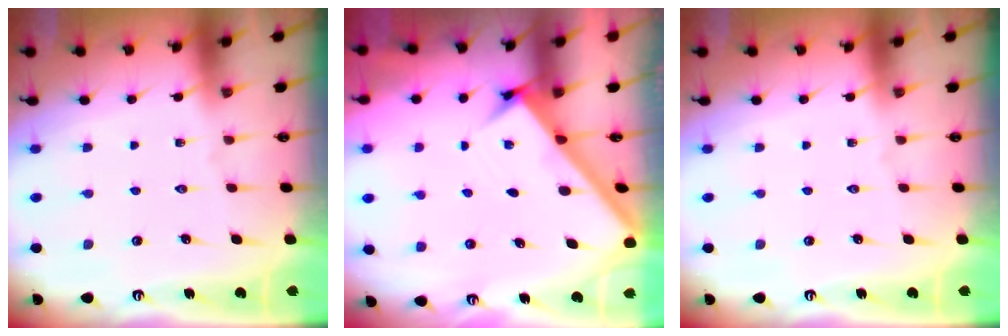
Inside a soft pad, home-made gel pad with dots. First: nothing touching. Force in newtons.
{"total": 2.8, "press": 2.8, "slide": 0.3}
{"total": 0.0}